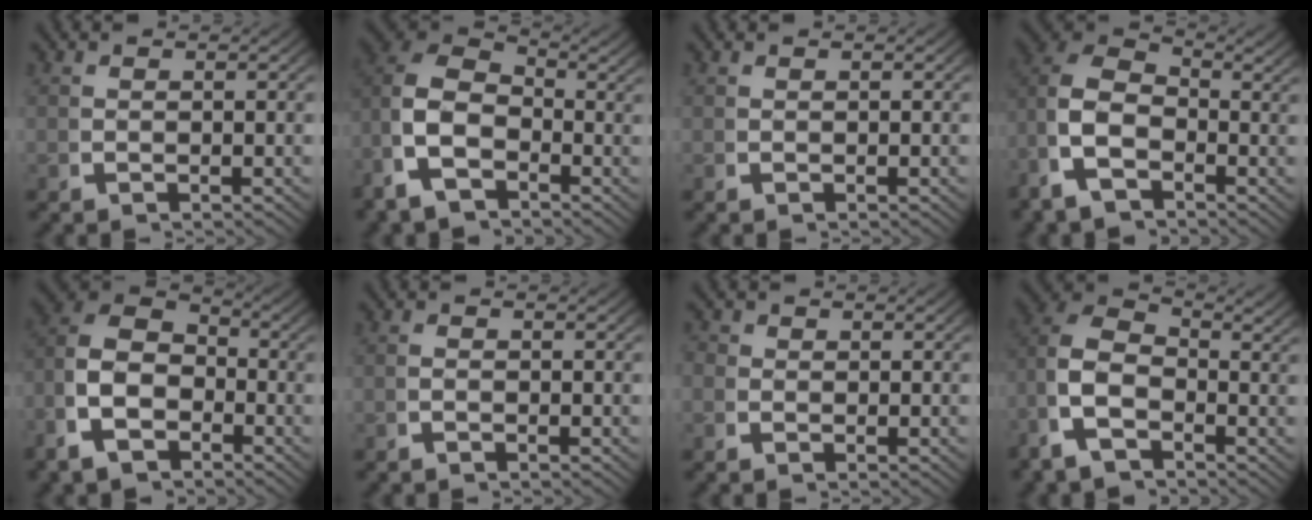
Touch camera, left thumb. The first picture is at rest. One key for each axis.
{"total": 8.7, "fx": 0.0, "fy": 6.6, "fz": 5.6, "tx": -0.124, "ty": -0.014, "tz": -0.006}
{"total": 0.0}
{"total": 7.7, "fx": 0.0, "fy": 5.6, "fz": 5.3, "tx": -0.113, "ty": -0.012, "tz": -0.008}
{"total": 9.5, "fx": -0.4, "fy": 7.4, "fz": 6.0, "tx": -0.132, "ty": -0.013, "tz": -0.009}
{"total": 0.7, "fx": -0.6, "fy": 0.0, "fz": 0.2, "tx": -0.005, "ty": -0.001, "tz": -0.015}
{"total": 1.3, "fx": -0.2, "fy": 1.3, "fz": 0.3, "tx": -0.002, "ty": -0.003, "tz": -0.012}
{"total": 6.9, "fx": 0.0, "fy": 4.8, "fz": 4.9, "tx": -0.103, "ty": -0.010, "tz": -0.010}